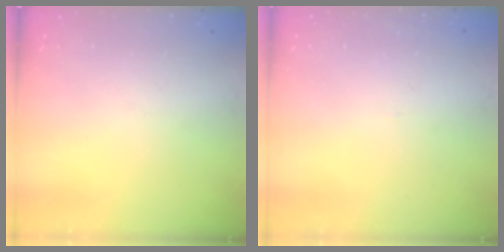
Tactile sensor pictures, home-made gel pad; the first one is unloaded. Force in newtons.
{"total": 2.7, "press": 2.7, "slide": 0.3}